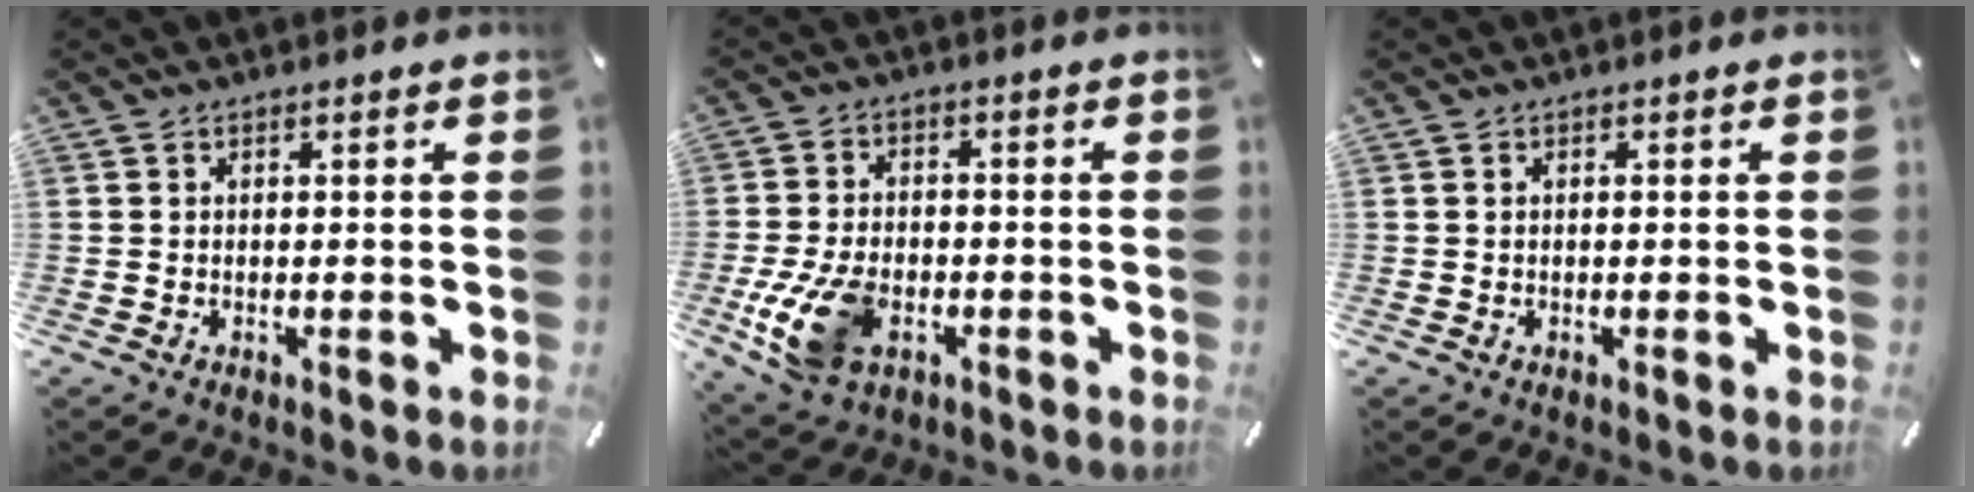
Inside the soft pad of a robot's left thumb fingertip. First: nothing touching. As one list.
[{"total": 12.0, "force": [-3.9, 7.7, 8.3], "torque": [-0.176, -0.001, -0.068]}, {"total": 0.0}]